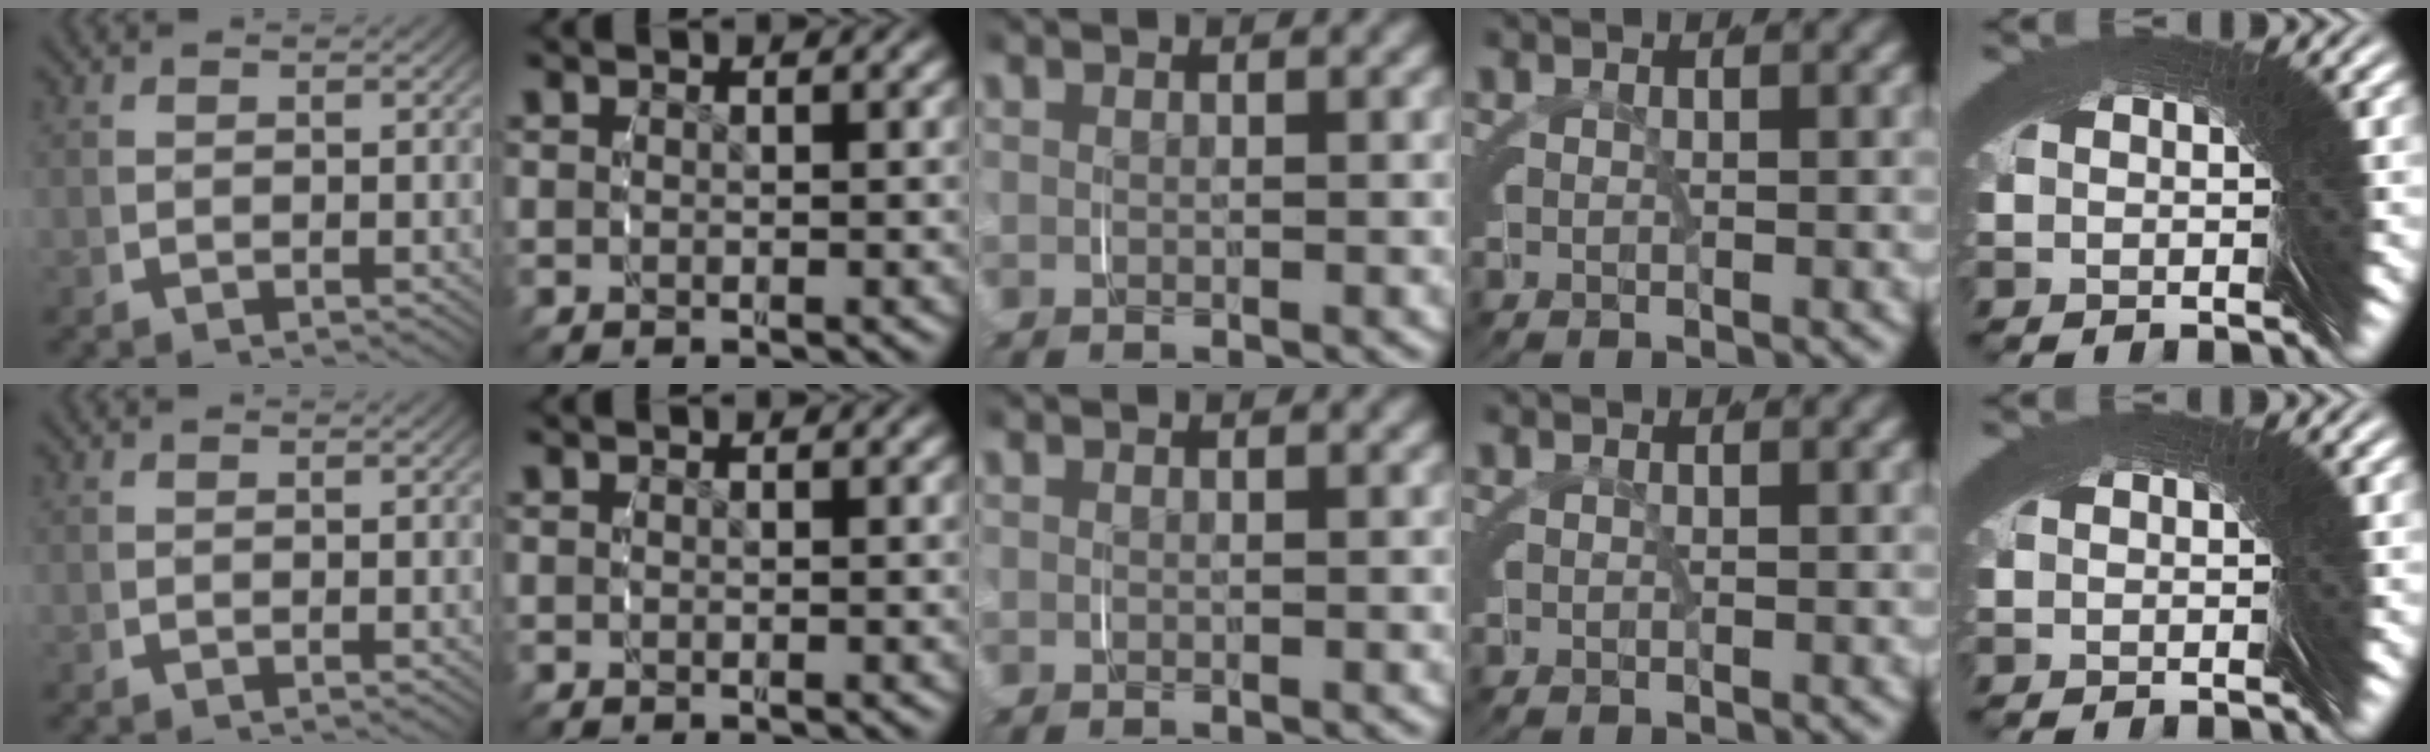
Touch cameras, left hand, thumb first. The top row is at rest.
{}